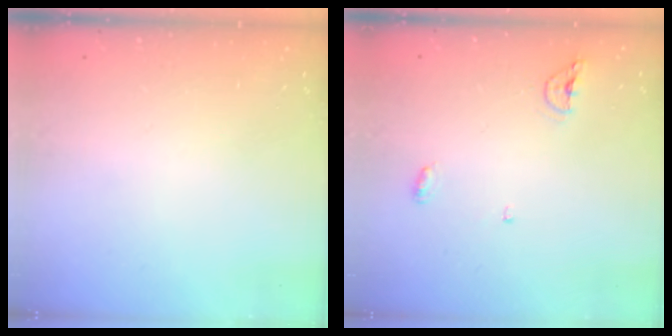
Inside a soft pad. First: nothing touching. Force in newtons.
{"total": 4.8, "press": 4.7, "slide": 1.1}